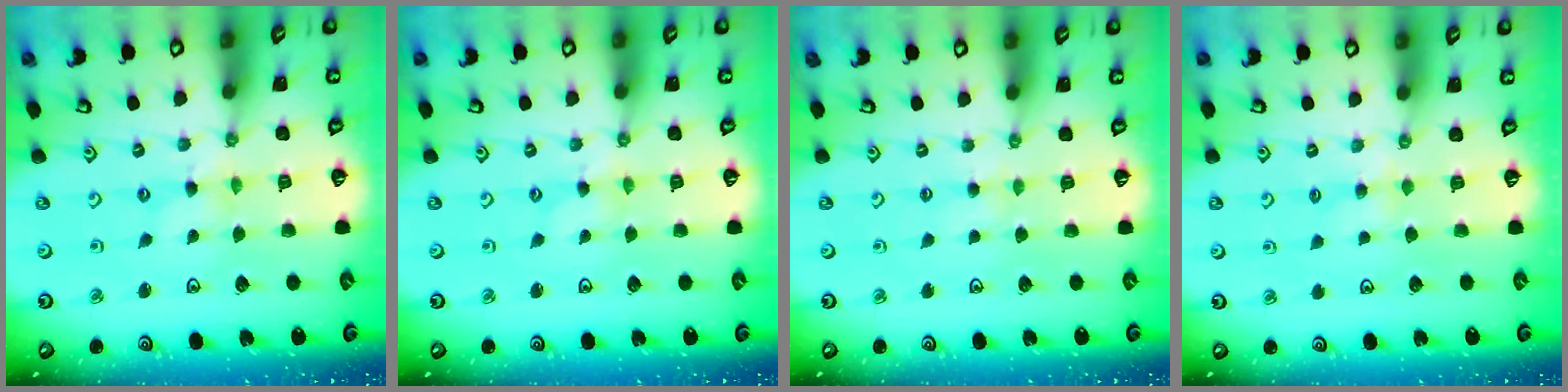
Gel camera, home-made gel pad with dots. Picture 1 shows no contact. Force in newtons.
{"total": 0.8, "press": 0.7, "slide": 0.3}
{"total": 1.9, "press": 1.9, "slide": 0.4}
{"total": 2.2, "press": 2.1, "slide": 0.4}